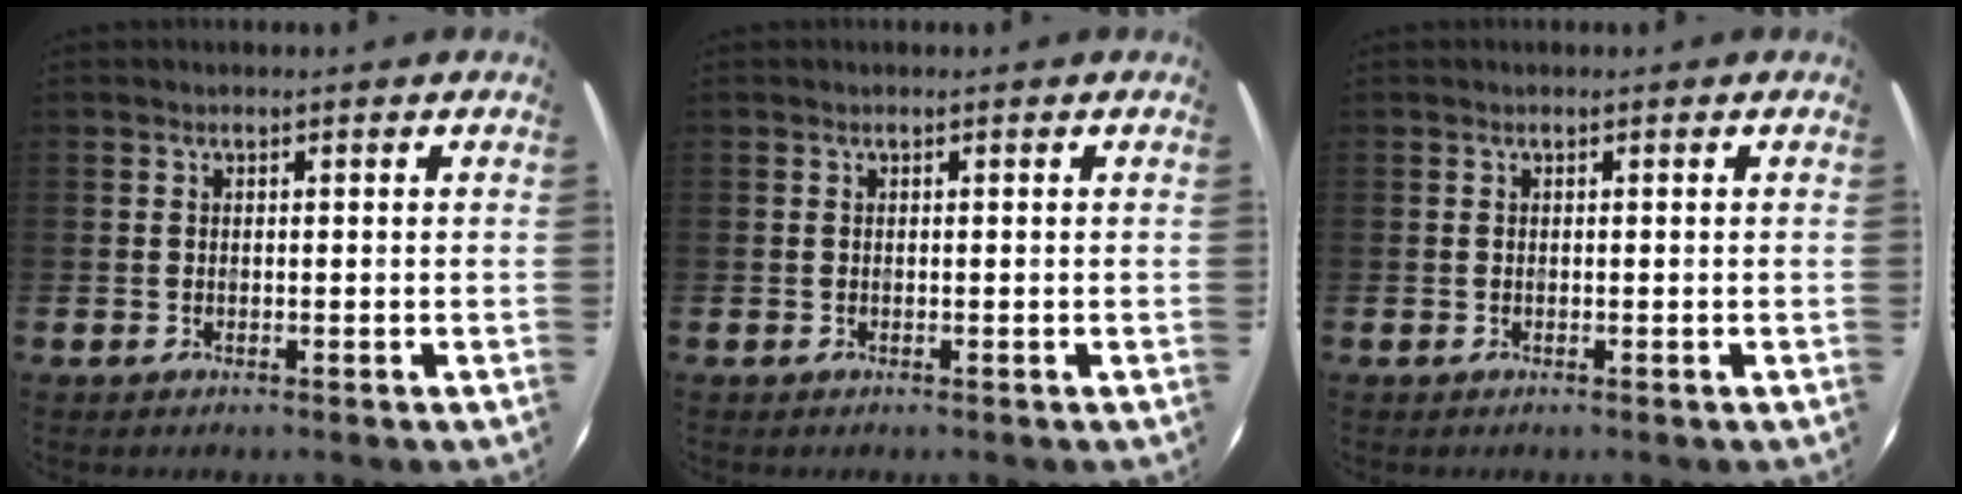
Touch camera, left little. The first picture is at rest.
{"total": 0.0}
{"total": 0.0}